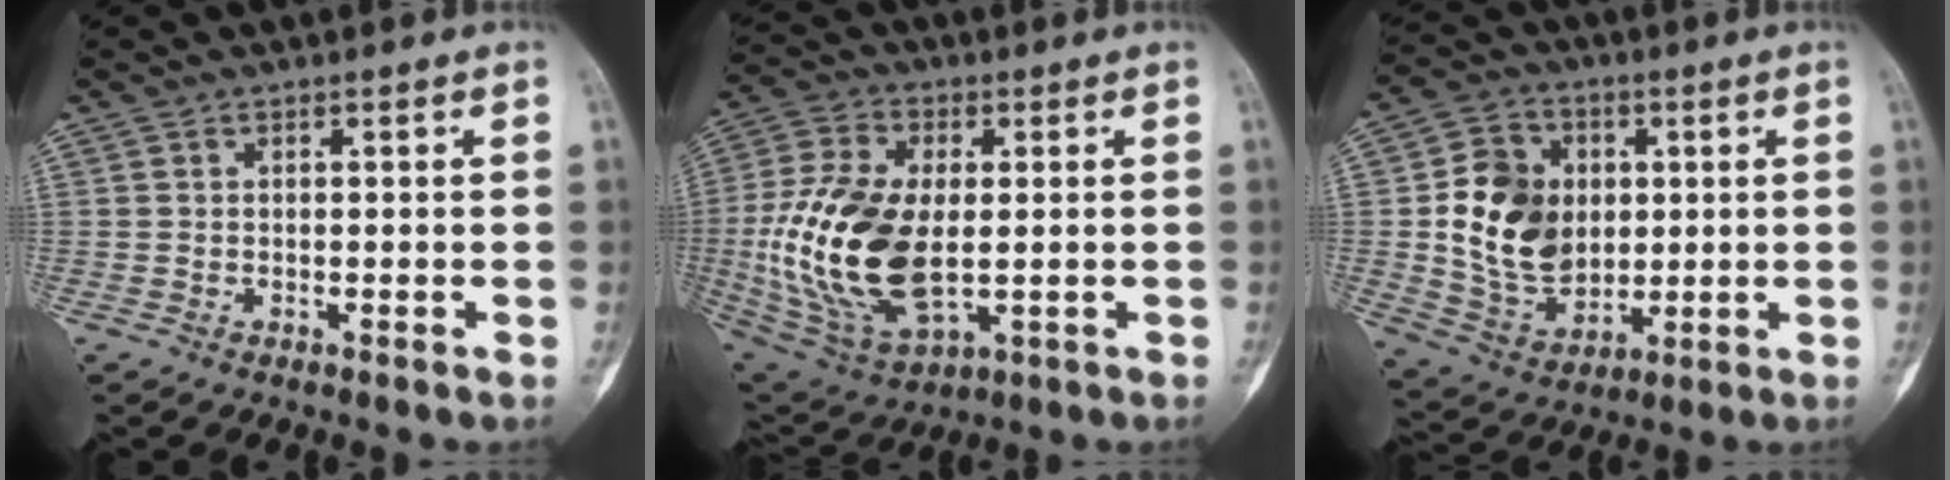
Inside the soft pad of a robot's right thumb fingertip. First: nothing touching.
{"total": 20.4, "force": [-1.1, 11.6, 16.8], "torque": [-0.340, -0.006, -0.007]}
{"total": 15.7, "force": [1.2, 12.2, 9.8], "torque": [-0.128, -0.006, 0.033]}